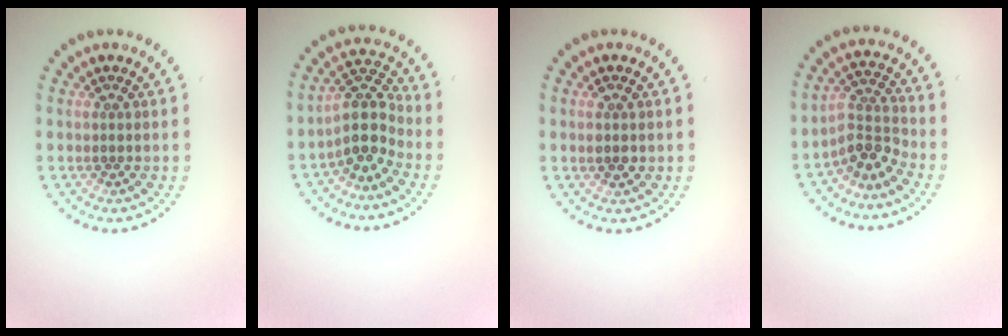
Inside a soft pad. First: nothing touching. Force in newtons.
{"total": 4.0, "press": 3.1, "slide": 2.5}
{"total": 1.4, "press": 1.4, "slide": 0.3}
{"total": 3.2, "press": 2.3, "slide": 2.3}